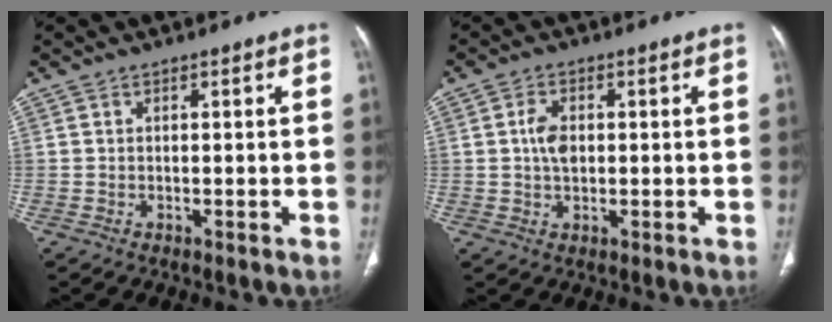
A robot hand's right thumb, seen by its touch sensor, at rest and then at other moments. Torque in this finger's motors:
{"motor_torque": [0.70, 0.67, 0.18, 0.17, 0.00]}